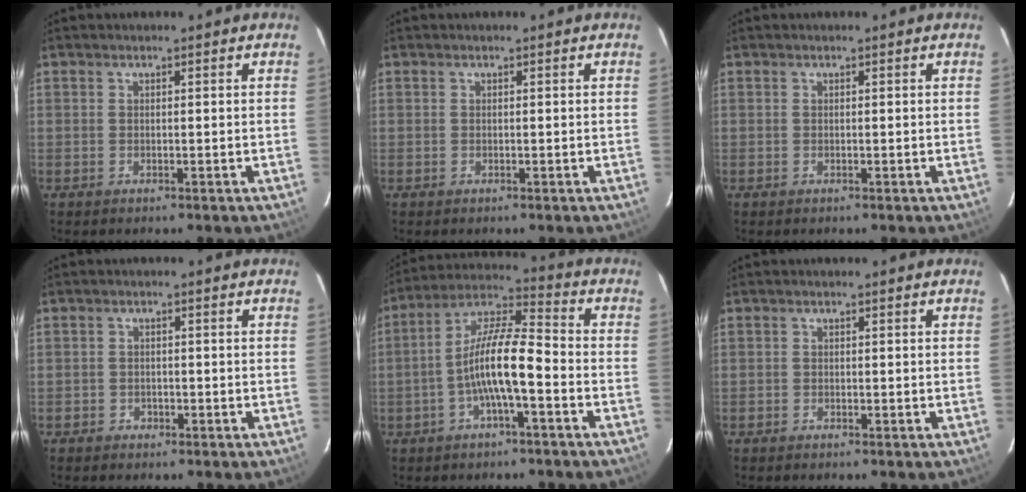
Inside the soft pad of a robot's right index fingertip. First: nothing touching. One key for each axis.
{"total": 0.0}
{"total": 0.0}
{"total": 1.9, "fx": -1.3, "fy": 1.4, "fz": 0.1, "tx": -0.005, "ty": 0.004, "tz": -0.021}
{"total": 10.4, "fx": -3.5, "fy": 2.0, "fz": 9.6, "tx": -0.196, "ty": 0.012, "tz": -0.068}
{"total": 0.6, "fx": -0.6, "fy": 0.3, "fz": 0.0, "tx": -0.002, "ty": 0.001, "tz": -0.013}